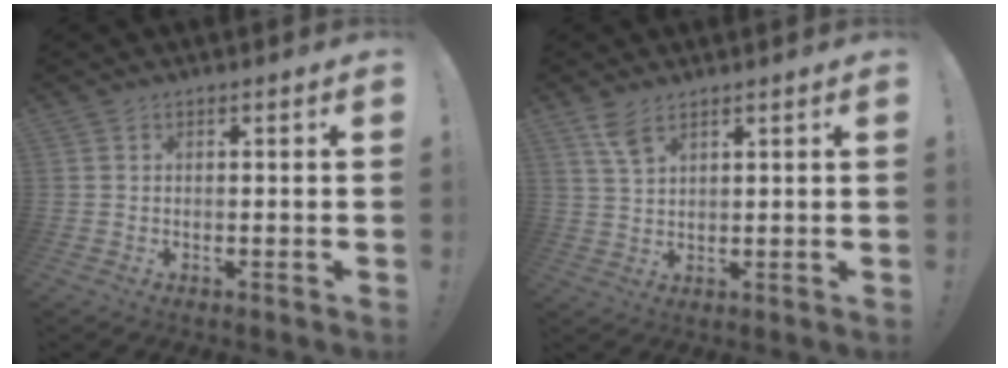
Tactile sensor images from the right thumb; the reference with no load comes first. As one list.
[{"total": 5.3, "force": [3.7, 1.8, 3.4], "torque": [-0.057, -0.021, 0.067]}]